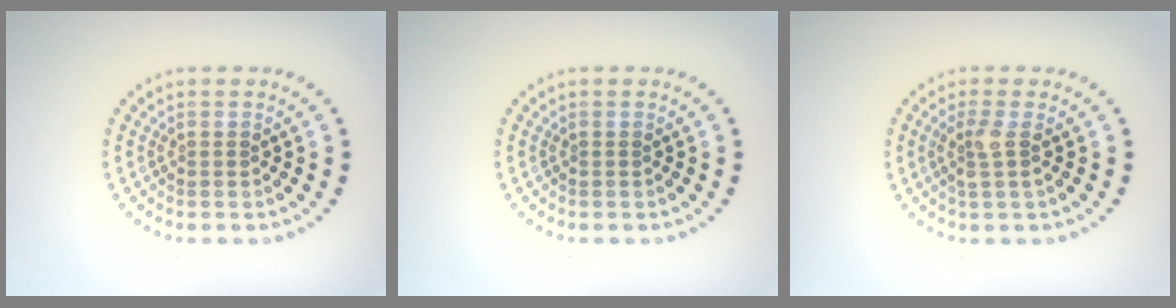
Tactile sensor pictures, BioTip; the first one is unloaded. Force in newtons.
{"total": 0.0}
{"total": 1.7, "press": 1.4, "slide": 1.0}